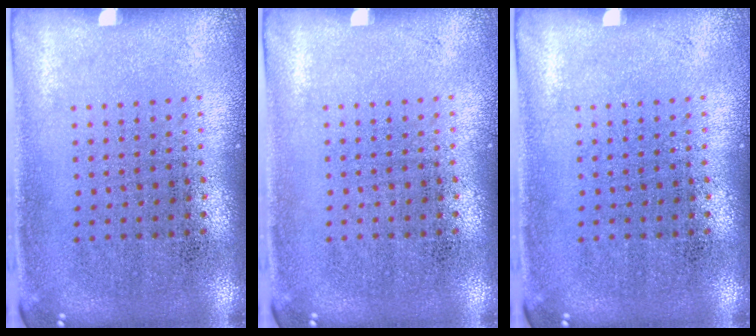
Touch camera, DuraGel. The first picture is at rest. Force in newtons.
{"total": 0.0}
{"total": 0.0}